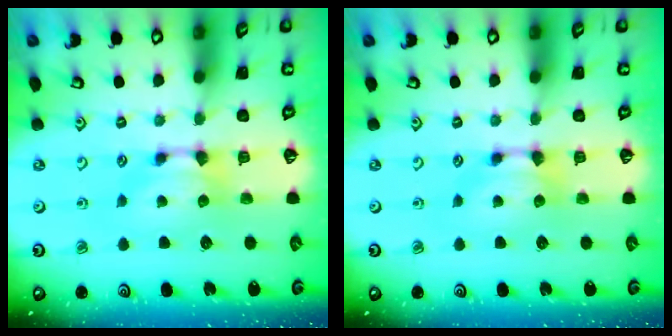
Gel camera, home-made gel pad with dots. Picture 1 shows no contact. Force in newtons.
{"total": 0.0}